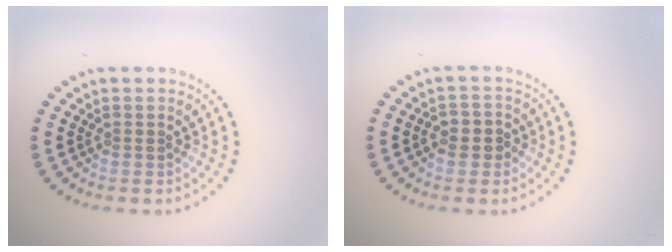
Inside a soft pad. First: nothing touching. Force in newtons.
{"total": 2.3, "press": 2.2, "slide": 0.7}